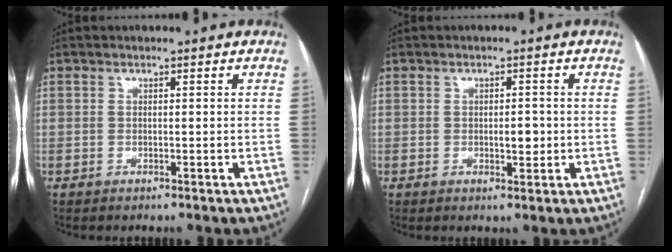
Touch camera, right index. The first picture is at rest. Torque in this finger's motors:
{"motor_torque": [0.54, 0.09, 0.17, 0.04]}